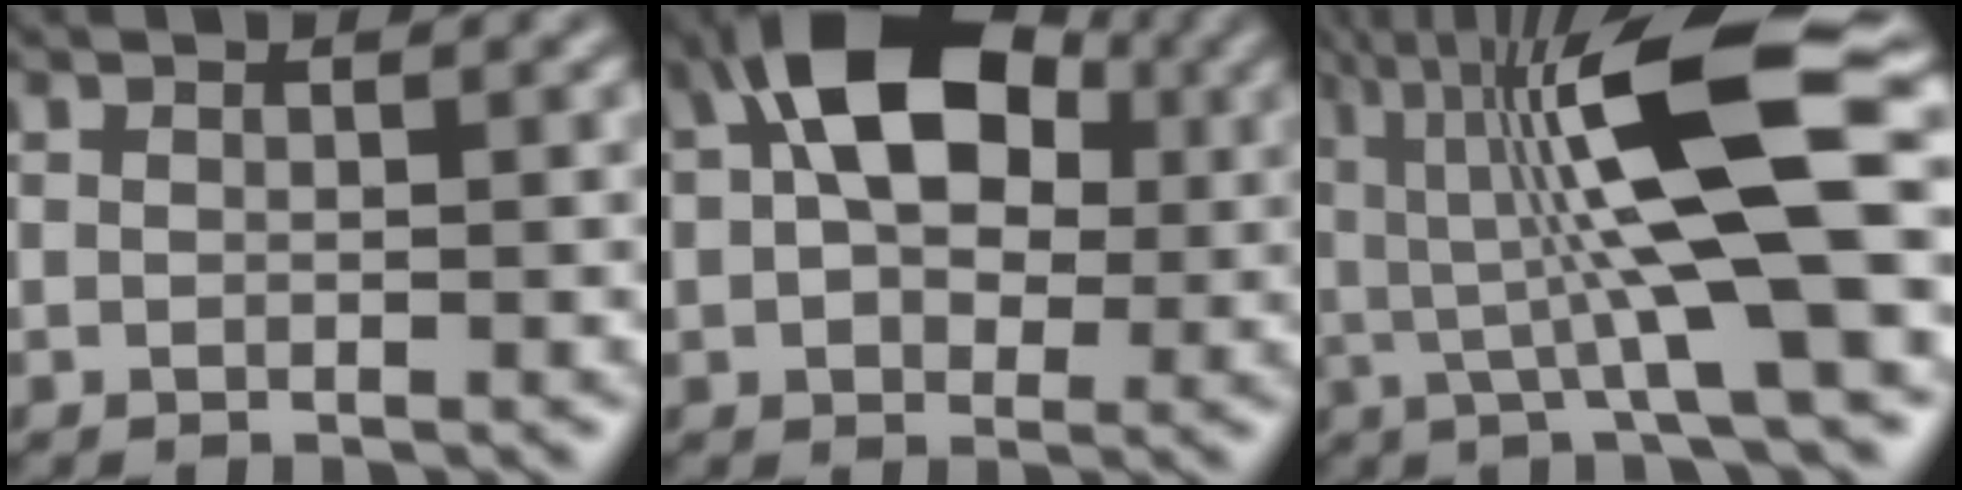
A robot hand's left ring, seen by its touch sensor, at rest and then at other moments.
{"total": 11.4, "force": [2.6, 7.5, 8.1], "torque": [-0.132, 0.025, 0.036]}
{"total": 11.8, "force": [1.7, 2.3, 11.4], "torque": [-0.196, 0.011, 0.031]}